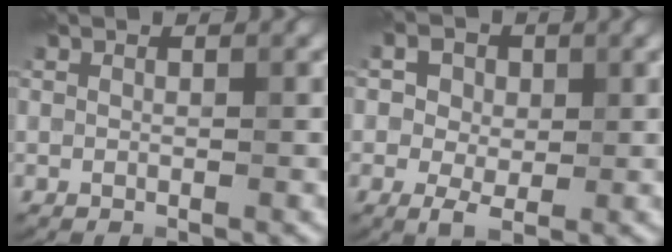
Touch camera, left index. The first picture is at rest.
{"total": 3.4, "force": [0.1, 2.6, 2.2], "torque": [-0.037, -0.001, -0.005]}